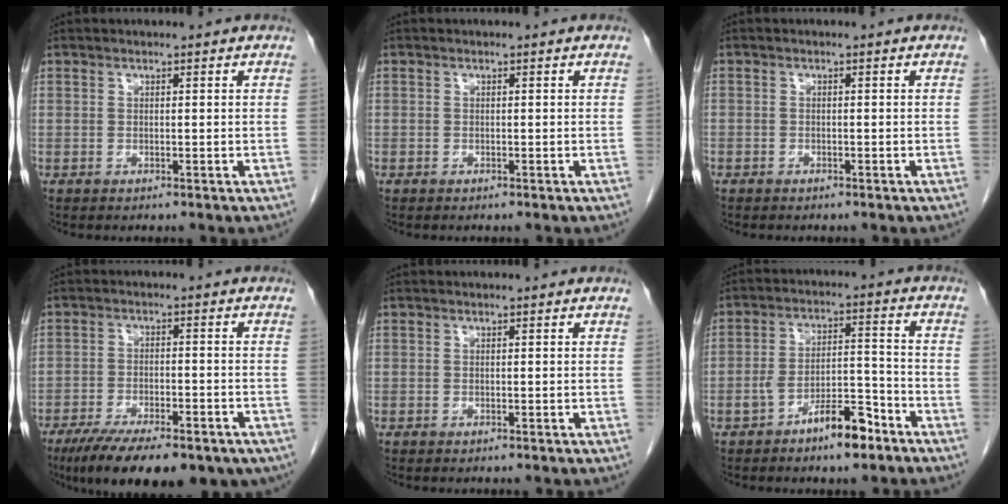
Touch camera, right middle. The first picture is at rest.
{"total": 0.0}
{"total": 0.8, "force": [-0.6, 0.6, 0.1], "torque": [-0.009, 0.002, -0.011]}
{"total": 17.0, "force": [-11.9, 5.5, 10.9], "torque": [-0.153, -0.014, -0.171]}
{"total": 0.0}
{"total": 7.8, "force": [-5.2, 2.2, 5.4], "torque": [-0.093, 0.021, -0.082]}